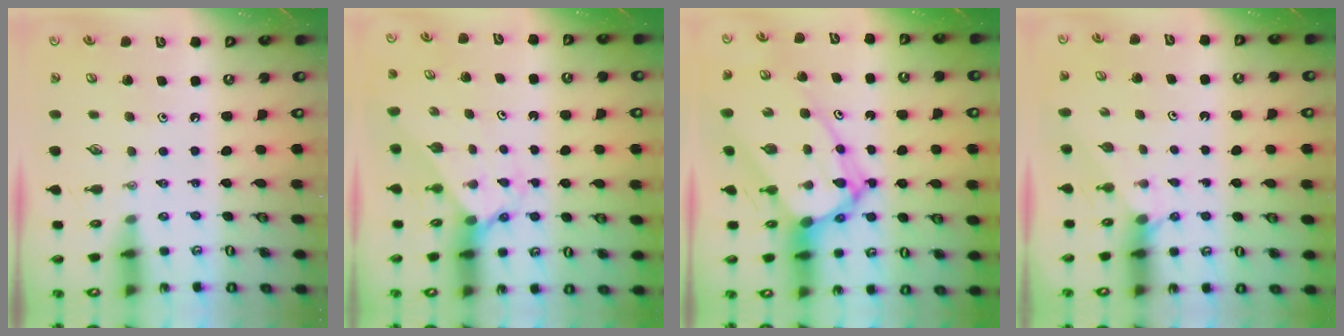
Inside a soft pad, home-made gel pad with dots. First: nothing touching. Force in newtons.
{"total": 2.3, "press": 2.3, "slide": 0.2}
{"total": 14.4, "press": 14.4, "slide": 1.4}
{"total": 2.5, "press": 2.5, "slide": 0.2}